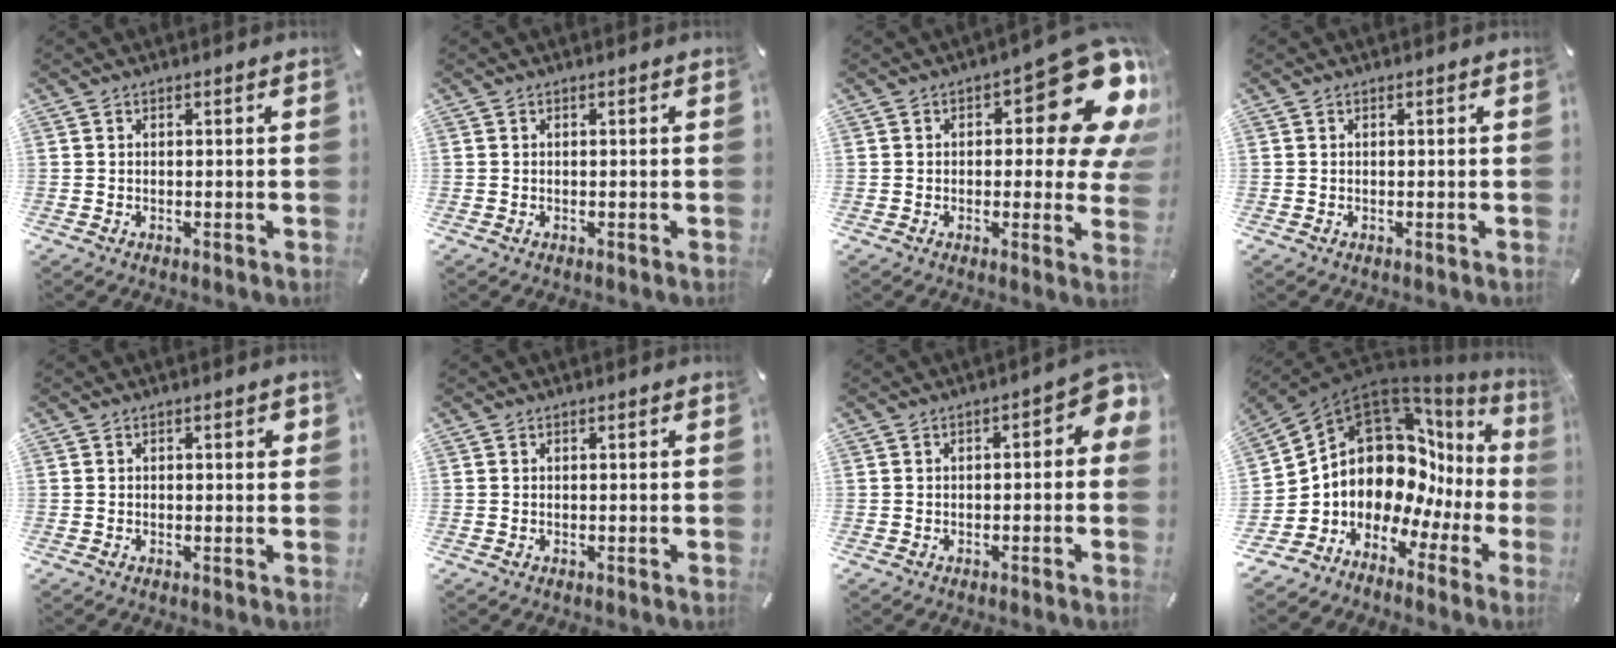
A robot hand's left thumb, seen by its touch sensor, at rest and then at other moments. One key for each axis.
{"total": 0.0}
{"total": 18.5, "fx": 7.3, "fy": 7.3, "fz": 15.3, "tx": -0.182, "ty": -0.060, "tz": 0.115}
{"total": 0.0}
{"total": 1.4, "fx": 0.2, "fy": 0.6, "fz": 1.2, "tx": -0.024, "ty": 0.004, "tz": 0.001}
{"total": 0.0}
{"total": 4.8, "fx": -0.7, "fy": 2.3, "fz": 4.1, "tx": -0.050, "ty": 0.004, "tz": -0.017}
{"total": 12.8, "fx": 3.6, "fy": 10.1, "fz": 6.8, "tx": -0.135, "ty": -0.083, "tz": 0.067}